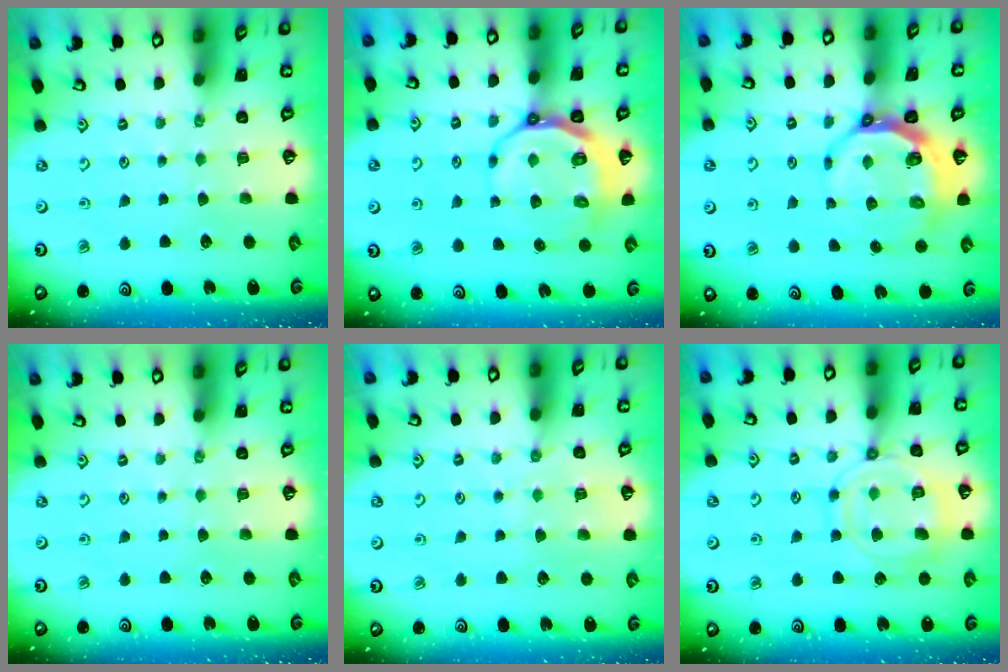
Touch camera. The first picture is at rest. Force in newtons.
{"total": 9.6, "press": 9.0, "slide": 3.3}
{"total": 7.7, "press": 6.8, "slide": 3.6}
{"total": 0.0}
{"total": 6.5, "press": 6.5, "slide": 0.6}
{"total": 13.3, "press": 13.2, "slide": 1.2}